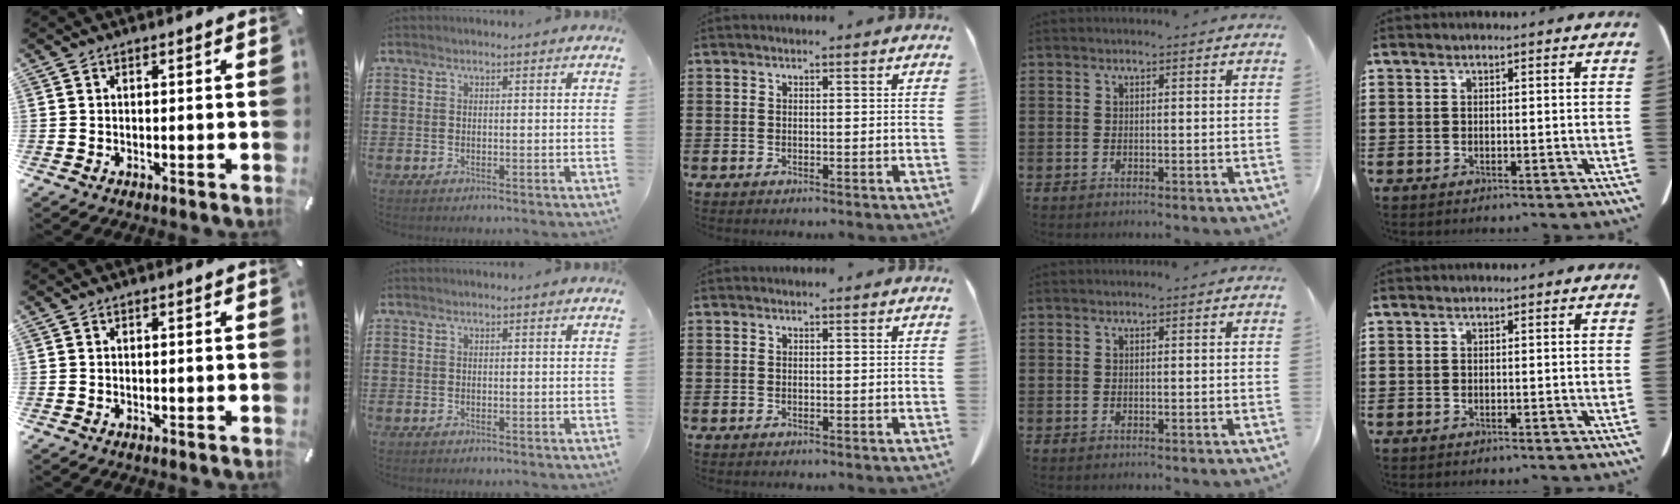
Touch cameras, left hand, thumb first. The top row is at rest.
{}